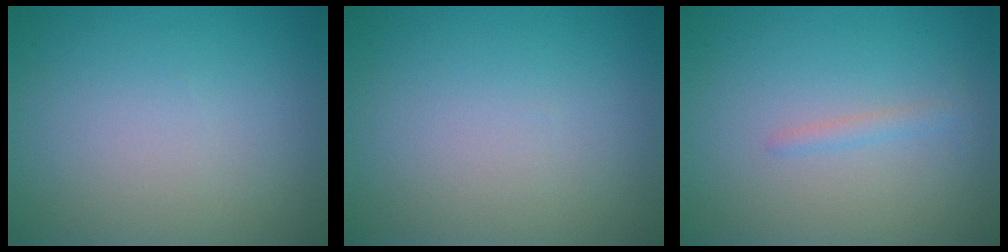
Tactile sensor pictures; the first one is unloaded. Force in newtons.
{"total": 0.0}
{"total": 1.0, "press": 1.0, "slide": 0.0}